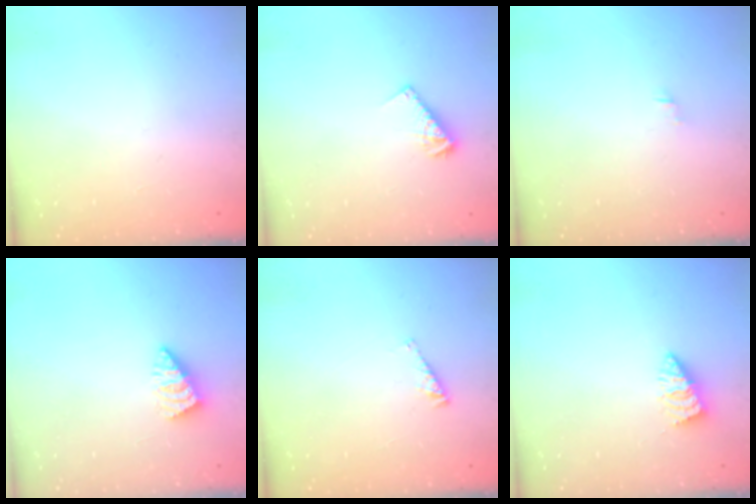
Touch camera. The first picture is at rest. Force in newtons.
{"total": 6.9, "press": 6.8, "slide": 0.6}
{"total": 0.0}
{"total": 2.6, "press": 2.6, "slide": 0.4}
{"total": 2.4, "press": 2.4, "slide": 0.4}
{"total": 2.3, "press": 2.3, "slide": 0.1}